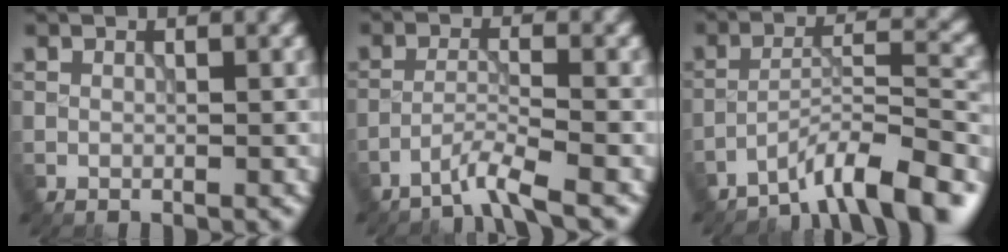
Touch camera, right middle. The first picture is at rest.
{"total": 2.8, "force": [-2.2, -0.1, 1.7], "torque": [-0.025, 0.004, -0.057]}
{"total": 7.7, "force": [-6.2, 1.3, 4.4], "torque": [-0.063, 0.006, -0.108]}